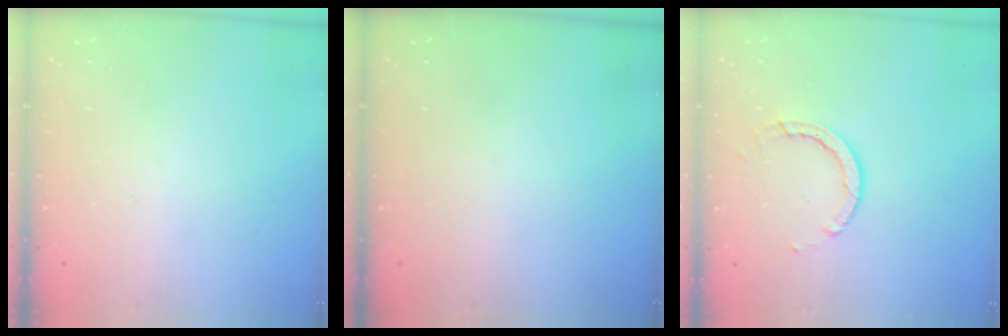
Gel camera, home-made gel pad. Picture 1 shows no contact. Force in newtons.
{"total": 0.0}
{"total": 4.9, "press": 4.9, "slide": 0.5}